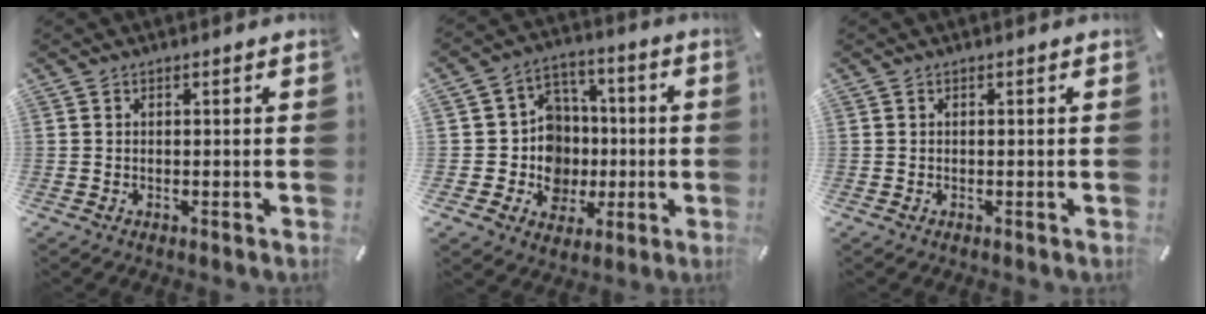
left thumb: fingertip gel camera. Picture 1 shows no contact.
{"total": 13.4, "force": [-1.3, 12.8, 3.8], "torque": [-0.056, 0.014, -0.006]}
{"total": 0.0}